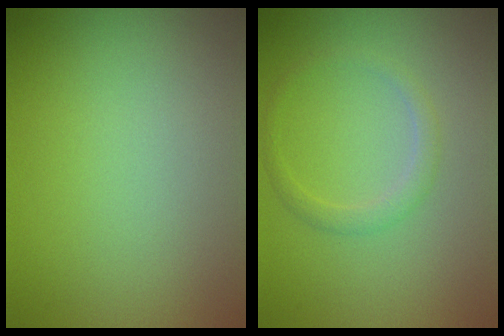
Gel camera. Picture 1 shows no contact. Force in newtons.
{"total": 1.6, "press": 1.6, "slide": 0.1}